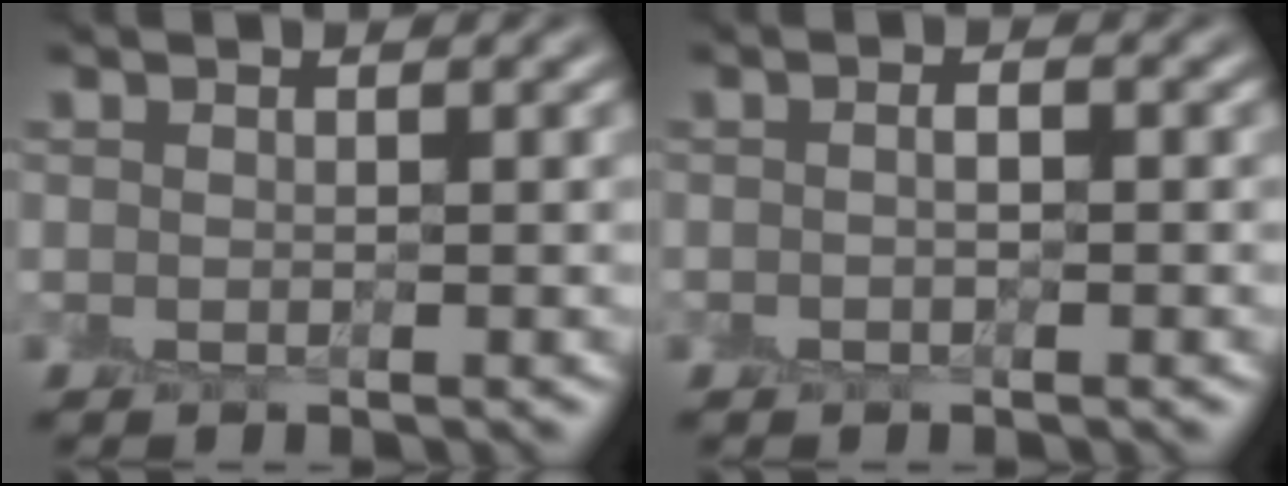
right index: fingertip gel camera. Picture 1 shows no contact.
{"total": 0.7, "force": [-0.3, 0.1, 0.6], "torque": [-0.014, 0.002, -0.008]}